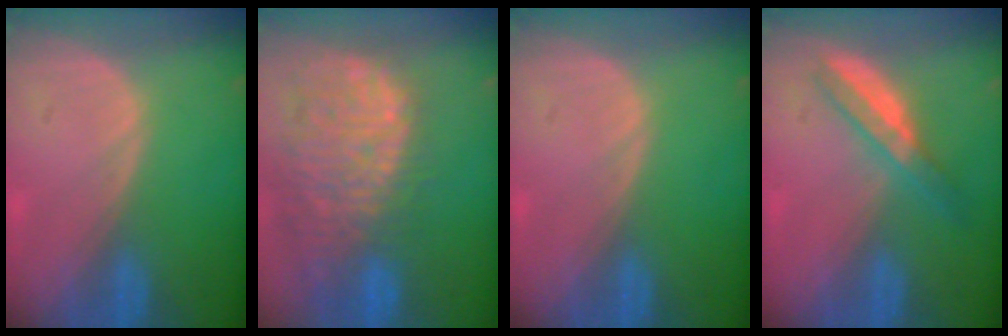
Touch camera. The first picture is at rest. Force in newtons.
{"total": 14.0, "press": 11.7, "slide": 7.7}
{"total": 0.0}
{"total": 5.5, "press": 4.8, "slide": 2.6}